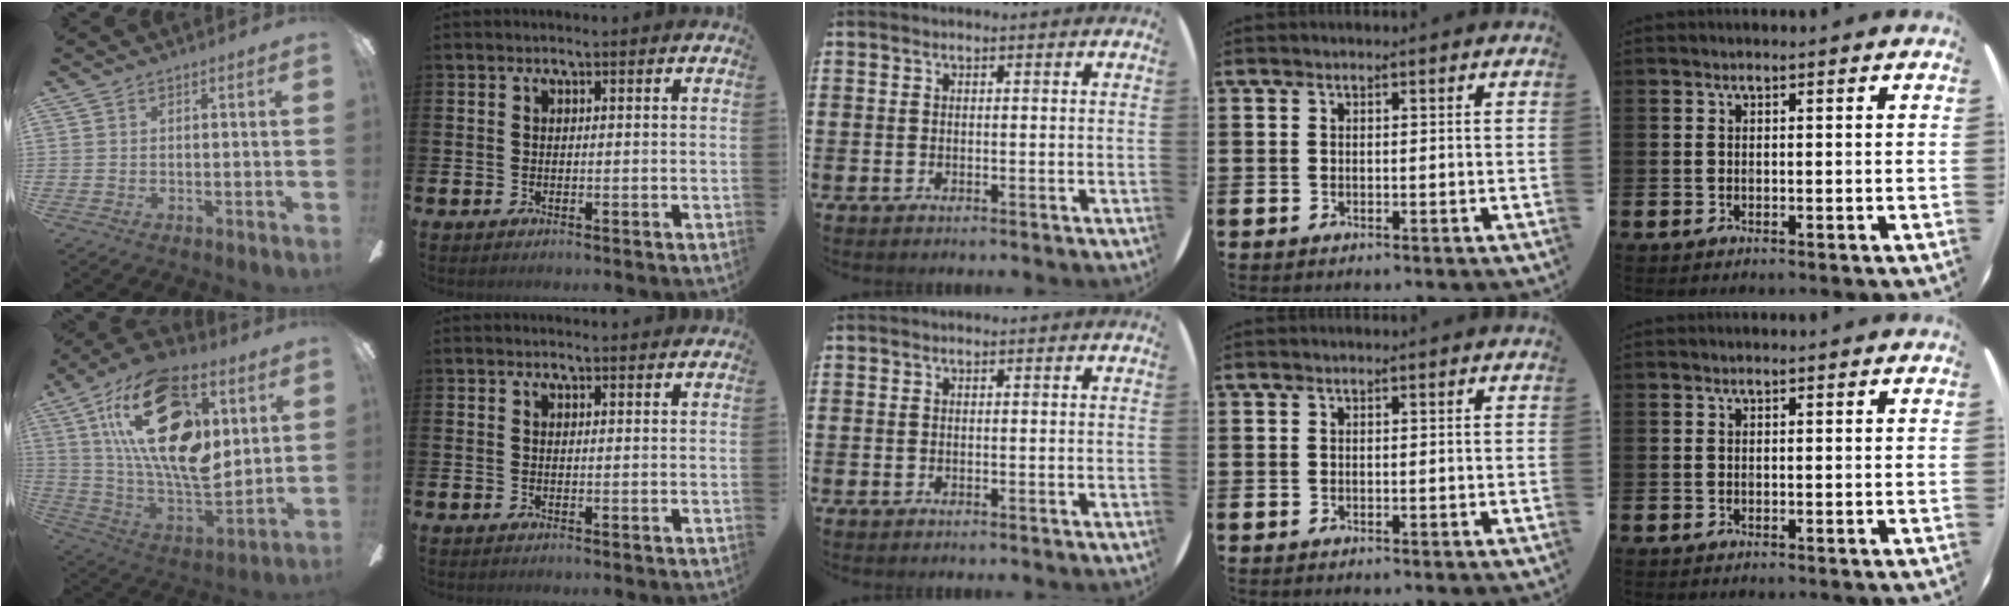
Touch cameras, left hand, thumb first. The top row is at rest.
{"thumb": {"total": 29.3, "force": [10.7, 15.0, 22.8], "torque": [-0.434, -0.047, 0.182]}, "index": {"total": 1.0, "force": [1.0, 0.0, 0.1], "torque": [0.005, -0.003, 0.016]}}